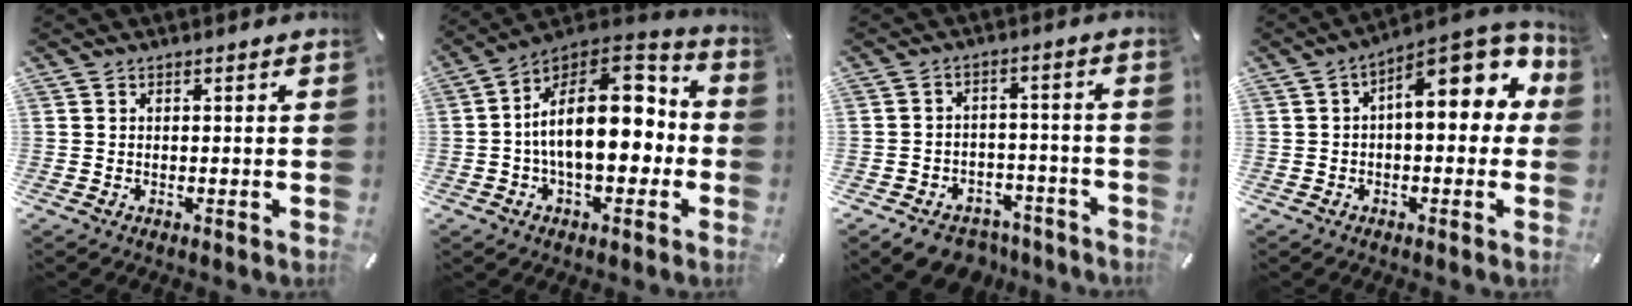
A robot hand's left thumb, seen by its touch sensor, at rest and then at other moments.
{"total": 20.9, "force": [-0.5, 12.5, 16.8], "torque": [-0.256, 0.000, -0.006]}
{"total": 7.8, "force": [-6.2, 4.0, 2.4], "torque": [-0.026, 0.043, -0.111]}
{"total": 13.7, "force": [4.1, 6.2, 11.5], "torque": [-0.159, -0.028, 0.067]}